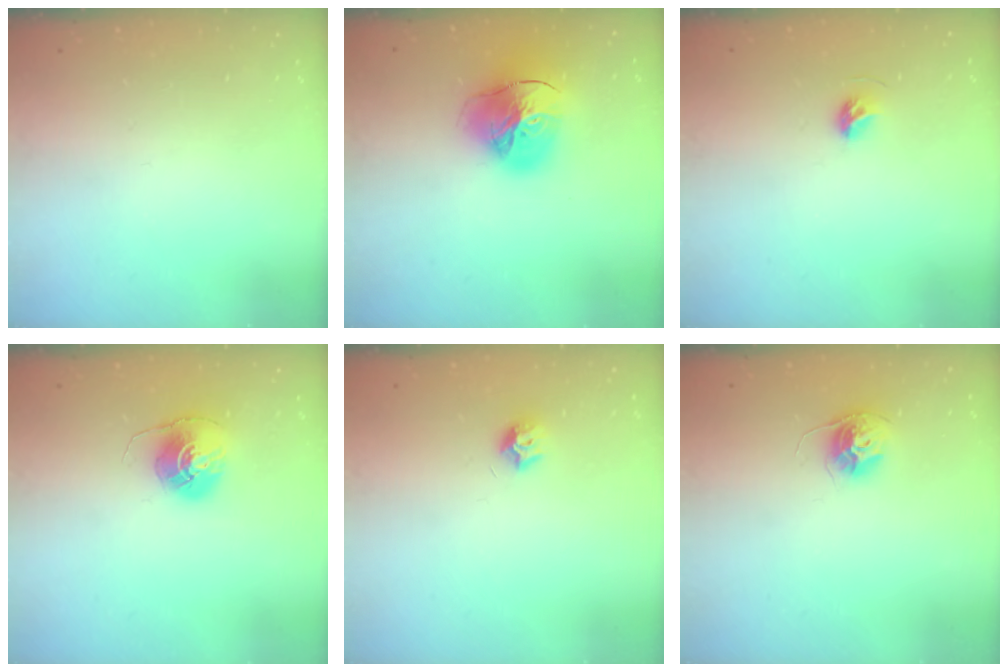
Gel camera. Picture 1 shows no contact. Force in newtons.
{"total": 23.3, "press": 23.2, "slide": 2.4}
{"total": 4.9, "press": 4.8, "slide": 1.1}
{"total": 7.7, "press": 7.7, "slide": 0.2}
{"total": 7.6, "press": 7.6, "slide": 0.7}
{"total": 10.8, "press": 10.8, "slide": 0.8}